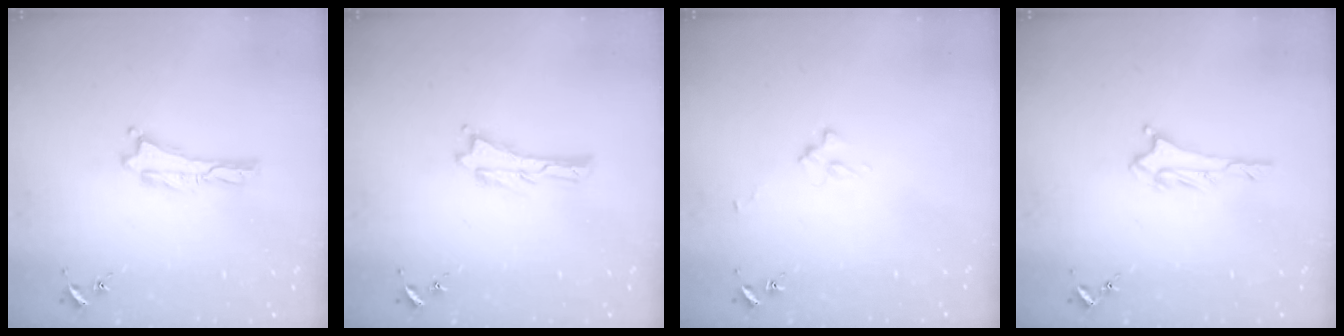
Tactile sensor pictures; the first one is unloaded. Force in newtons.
{"total": 0.0}
{"total": 2.9, "press": 2.9, "slide": 0.4}
{"total": 2.1, "press": 2.1, "slide": 0.3}